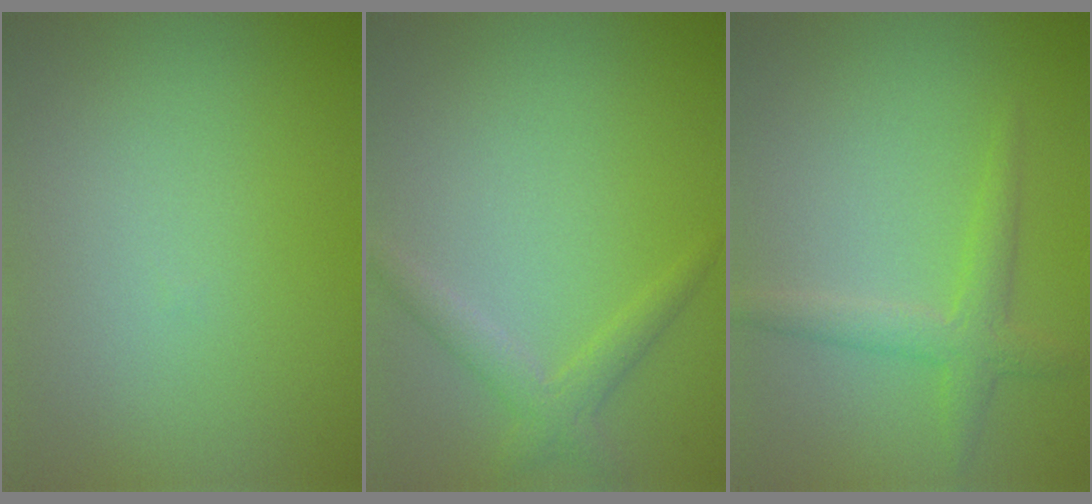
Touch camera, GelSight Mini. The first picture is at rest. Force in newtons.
{"total": 2.0, "press": 2.0, "slide": 0.1}
{"total": 1.8, "press": 1.8, "slide": 0.1}